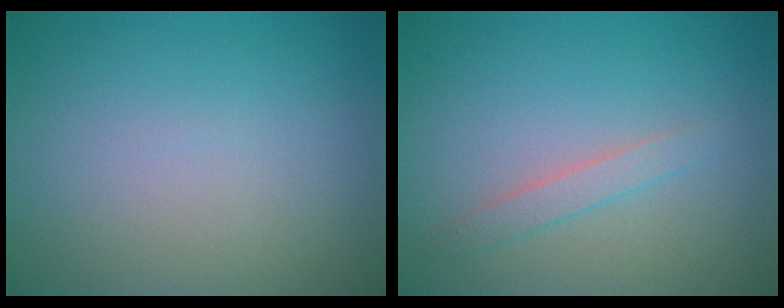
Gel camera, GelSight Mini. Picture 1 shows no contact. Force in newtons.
{"total": 1.4, "press": 1.3, "slide": 0.1}